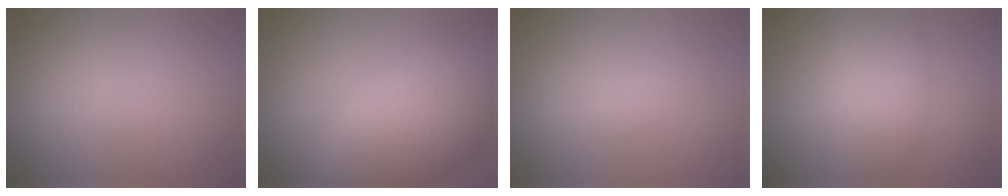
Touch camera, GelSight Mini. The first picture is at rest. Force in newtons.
{"total": 10.1, "press": 10.1, "slide": 0.3}
{"total": 1.0, "press": 1.0, "slide": 0.0}
{"total": 4.9, "press": 4.9, "slide": 0.2}